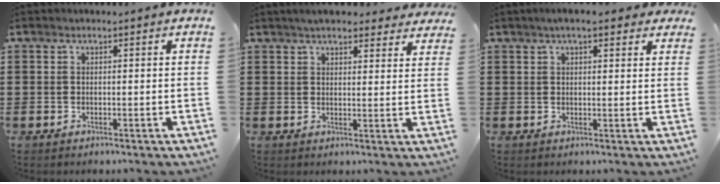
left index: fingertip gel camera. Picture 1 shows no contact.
{"total": 4.6, "force": [4.2, 0.9, 1.7], "torque": [-0.045, -0.004, 0.078]}
{"total": 3.8, "force": [2.7, 1.1, 2.4], "torque": [-0.054, 0.009, 0.047]}